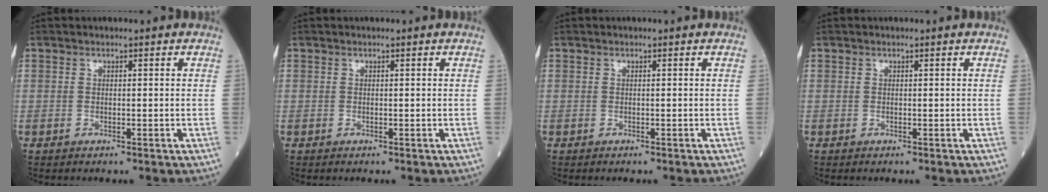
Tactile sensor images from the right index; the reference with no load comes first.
{"total": 0.0}
{"total": 0.0}
{"total": 0.0}